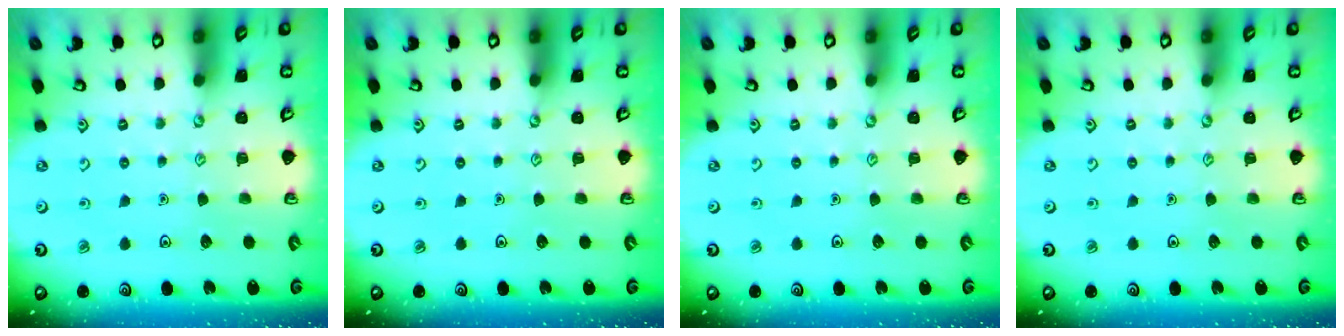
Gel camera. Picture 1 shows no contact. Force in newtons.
{"total": 0.0}
{"total": 0.0}
{"total": 0.0}